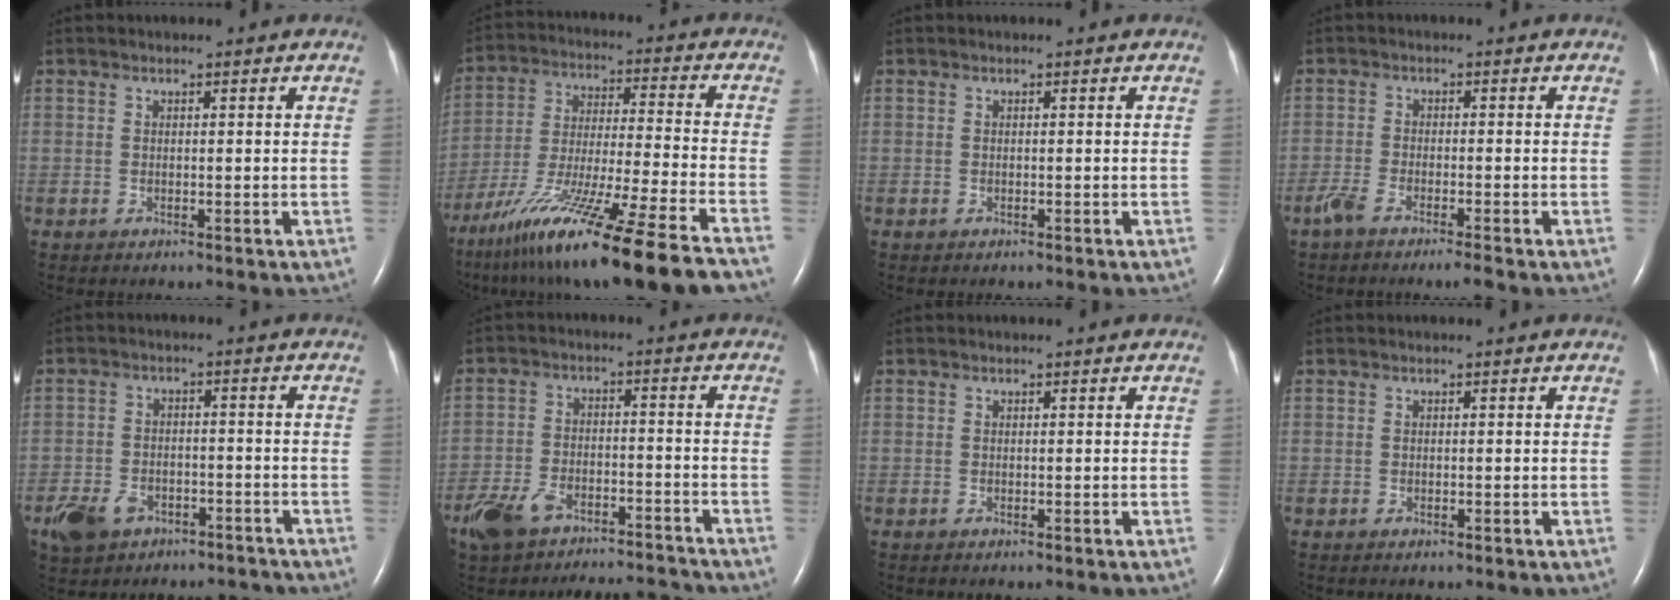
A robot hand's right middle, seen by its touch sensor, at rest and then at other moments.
{"total": 21.2, "force": [-15.7, -1.1, 14.2], "torque": [-0.236, -0.055, -0.271]}
{"total": 0.0}
{"total": 4.1, "force": [-3.1, 0.3, 2.7], "torque": [-0.053, -0.007, -0.060]}
{"total": 9.2, "force": [-6.3, 5.7, 3.5], "torque": [-0.074, 0.009, -0.096]}
{"total": 12.0, "force": [-10.3, 4.4, 4.3], "torque": [-0.084, 0.025, -0.163]}
{"total": 0.0}
{"total": 0.0}